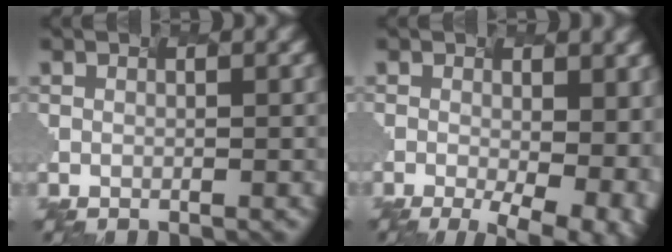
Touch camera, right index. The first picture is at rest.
{"total": 6.3, "force": [-2.1, 2.2, 5.6], "torque": [-0.054, -0.024, 0.013]}